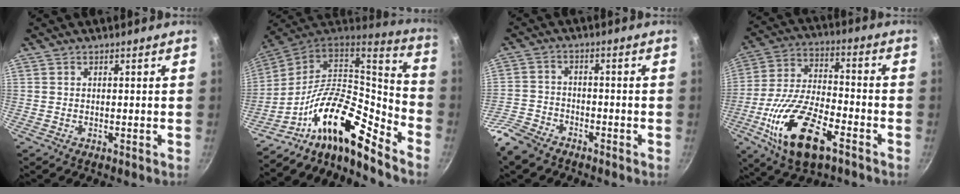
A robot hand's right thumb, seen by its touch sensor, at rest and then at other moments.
{"total": 20.5, "force": [-10.8, 8.0, 15.5], "torque": [-0.226, 0.080, -0.211]}
{"total": 7.1, "force": [-5.4, 3.6, 2.8], "torque": [-0.053, 0.038, -0.111]}
{"total": 18.9, "force": [-8.3, 8.5, 14.7], "torque": [-0.278, 0.024, -0.157]}